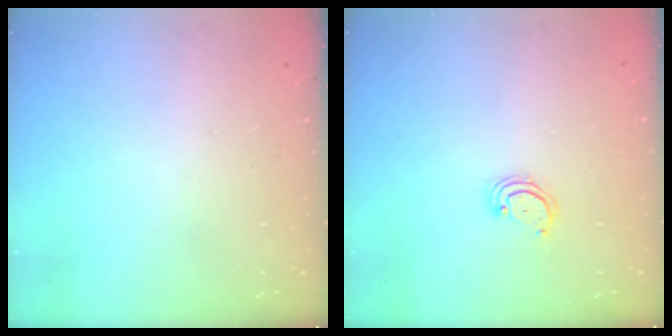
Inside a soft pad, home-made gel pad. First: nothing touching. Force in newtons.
{"total": 2.3, "press": 2.2, "slide": 0.2}